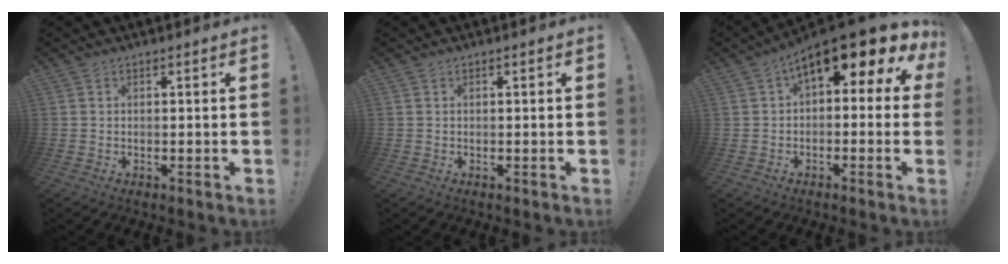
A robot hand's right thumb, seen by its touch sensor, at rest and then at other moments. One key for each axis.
{"total": 0.0}
{"total": 10.0, "fx": 4.6, "fy": 3.5, "fz": 8.2, "tx": -0.113, "ty": -0.034, "tz": 0.073}